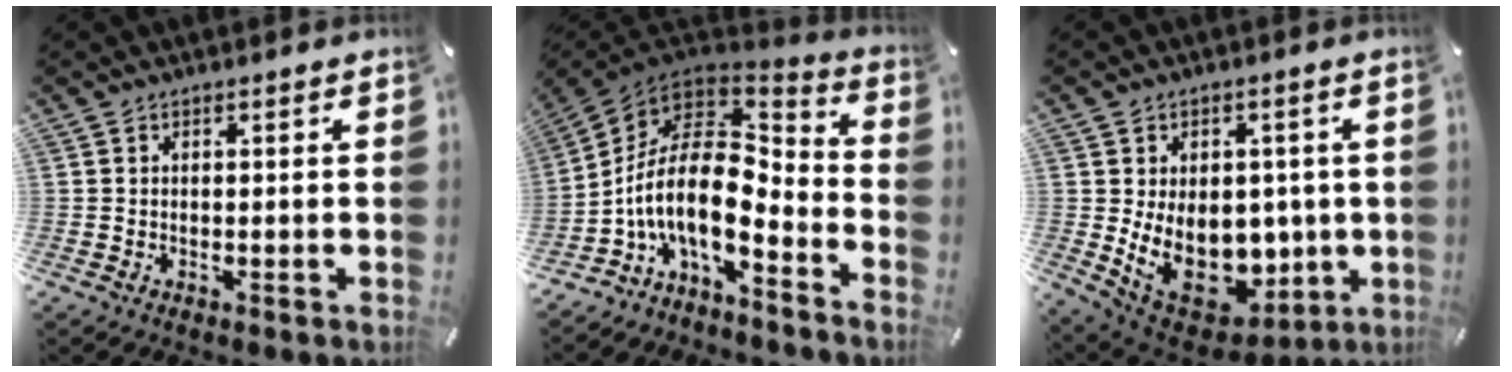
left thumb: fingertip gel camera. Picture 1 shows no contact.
{"total": 15.6, "force": [-3.6, 8.0, 12.9], "torque": [-0.280, -0.017, -0.069]}
{"total": 17.2, "force": [-1.2, 12.8, 11.5], "torque": [-0.181, -0.024, -0.001]}